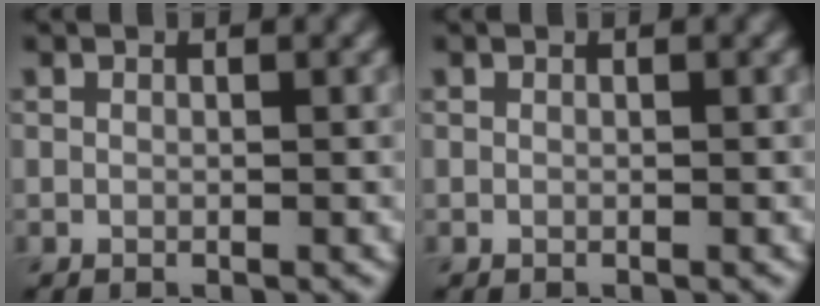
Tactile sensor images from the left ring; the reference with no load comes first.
{"total": 0.0}